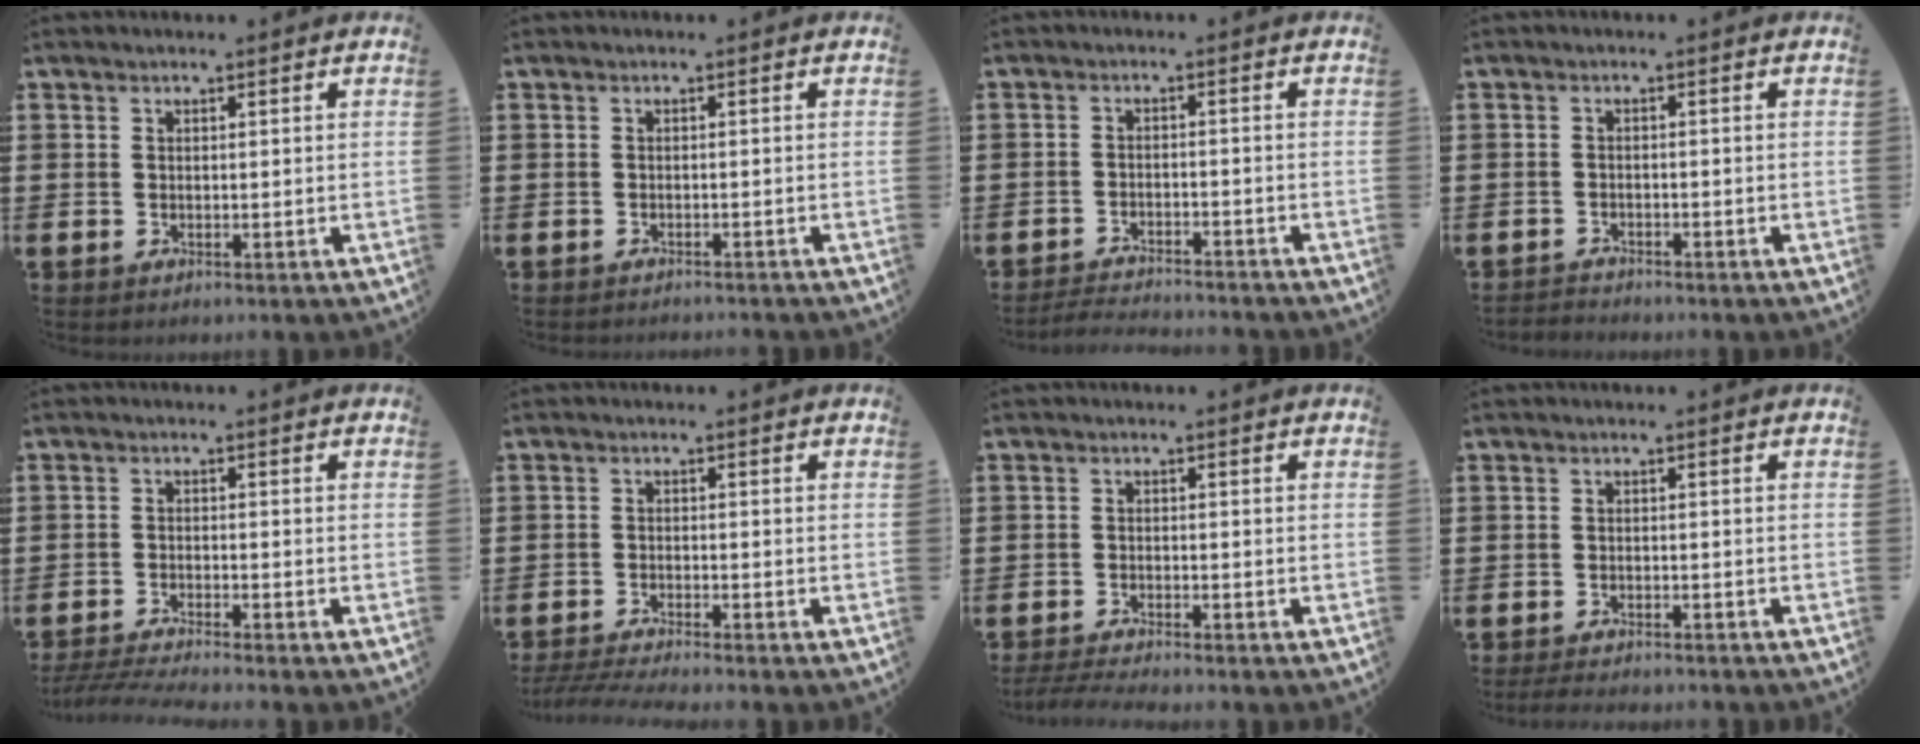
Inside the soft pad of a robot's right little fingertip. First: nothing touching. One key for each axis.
{"total": 0.7, "fx": -0.7, "fy": -0.1, "fz": -0.1, "tx": 0.001, "ty": -0.001, "tz": -0.014}
{"total": 2.6, "fx": -2.6, "fy": -0.1, "fz": 0.0, "tx": -0.004, "ty": 0.003, "tz": -0.056}
{"total": 0.8, "fx": -0.8, "fy": 0.1, "fz": -0.3, "tx": 0.002, "ty": 0.006, "tz": -0.017}
{"total": 2.2, "fx": -1.9, "fy": -0.1, "fz": 1.1, "tx": -0.014, "ty": 0.000, "tz": -0.036}
{"total": 2.1, "fx": -1.9, "fy": -0.1, "fz": 1.0, "tx": -0.013, "ty": 0.000, "tz": -0.035}
{"total": 1.5, "fx": -1.4, "fy": -0.1, "fz": 0.6, "tx": -0.009, "ty": 0.004, "tz": -0.027}
{"total": 1.6, "fx": -1.5, "fy": 0.1, "fz": 0.5, "tx": -0.009, "ty": 0.003, "tz": -0.031}